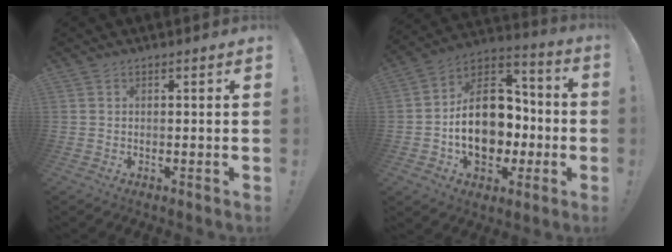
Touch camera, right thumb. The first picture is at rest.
{"total": 19.9, "force": [-3.6, 14.1, 13.6], "torque": [-0.225, 0.023, -0.046]}